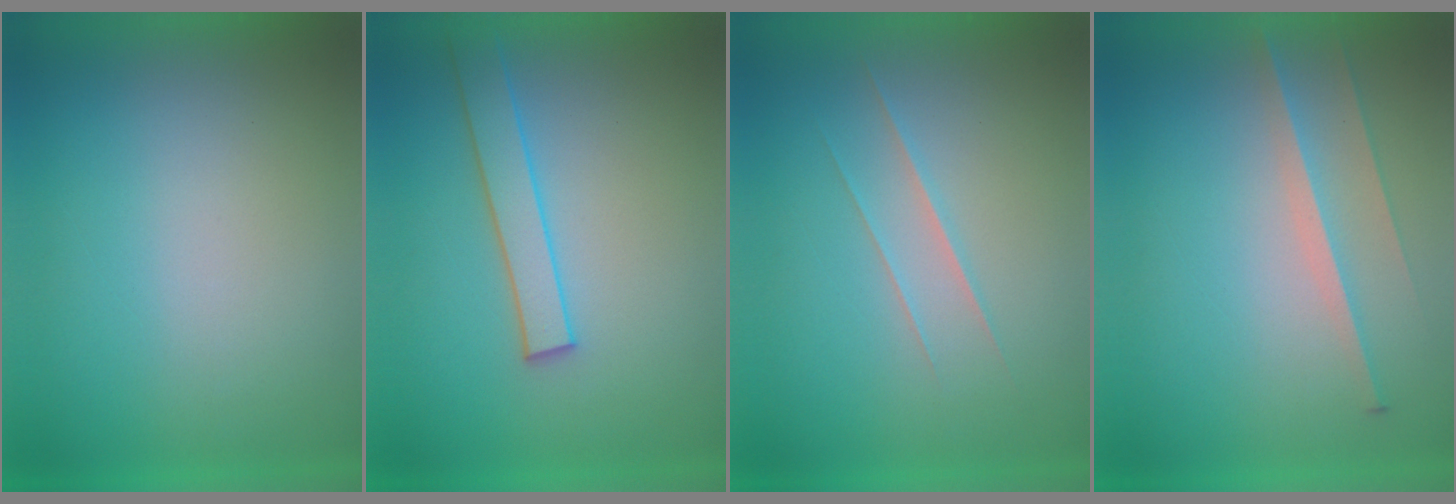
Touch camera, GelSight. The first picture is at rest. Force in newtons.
{"total": 3.6}
{"total": 1.6}
{"total": 2.8}